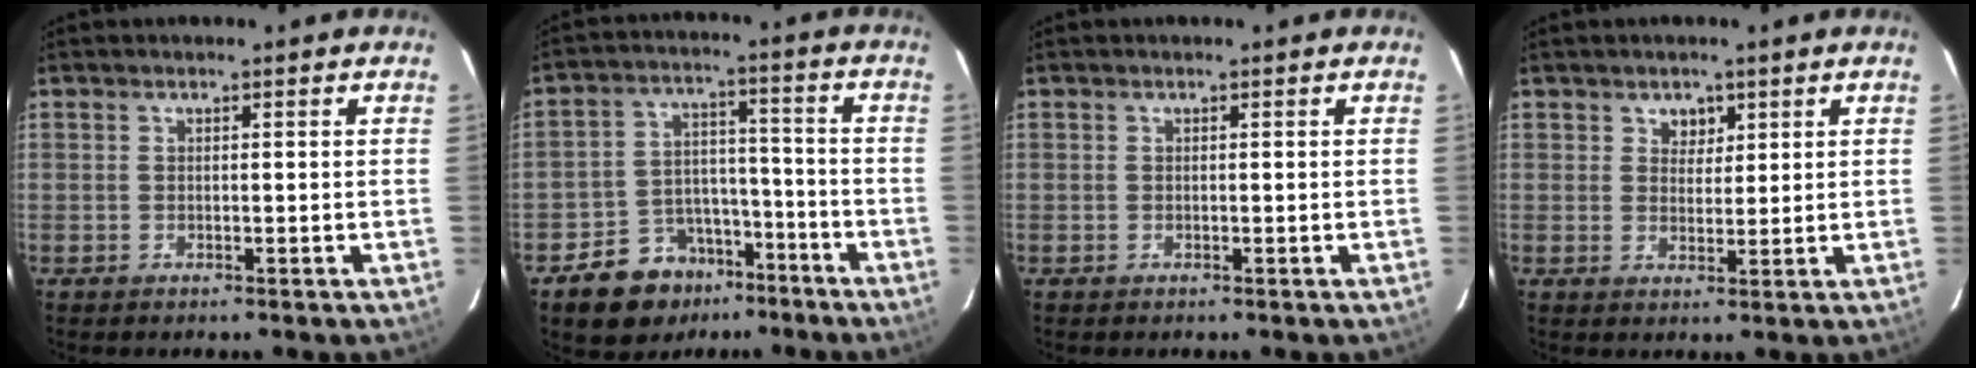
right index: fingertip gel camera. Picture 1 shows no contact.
{"total": 11.1, "force": [-7.4, 7.8, 2.9], "torque": [-0.068, 0.040, -0.103]}
{"total": 0.0}
{"total": 2.9, "force": [1.6, 2.3, 0.7], "torque": [-0.003, 0.001, 0.027]}